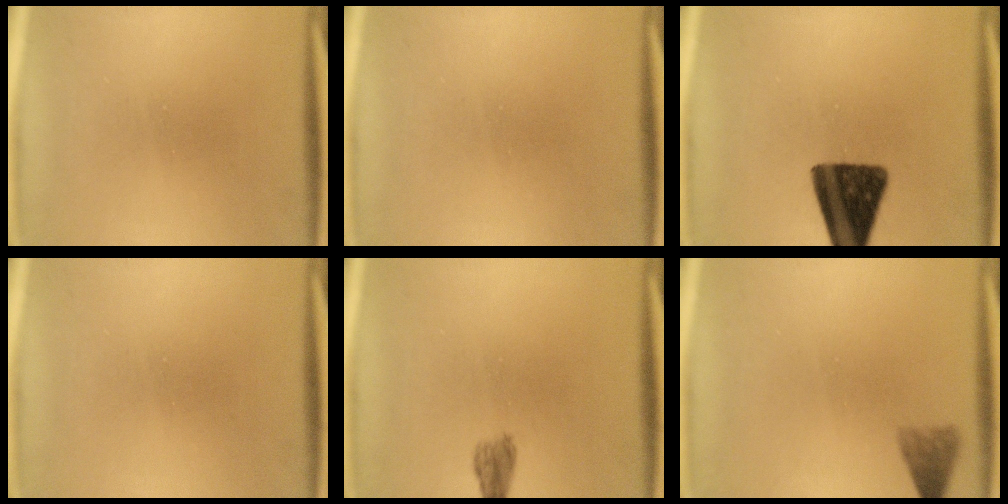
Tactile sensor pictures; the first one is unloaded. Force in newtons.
{"total": 1.6}
{"total": 14.6}
{"total": 0.0}
{"total": 1.6}
{"total": 2.9}